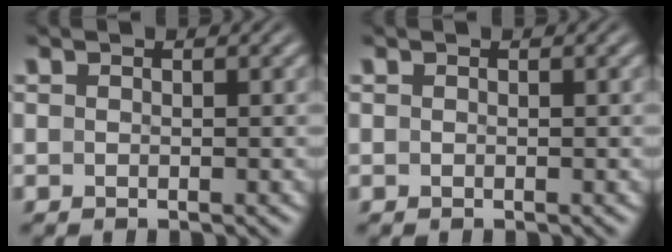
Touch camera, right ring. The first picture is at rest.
{"total": 0.0}